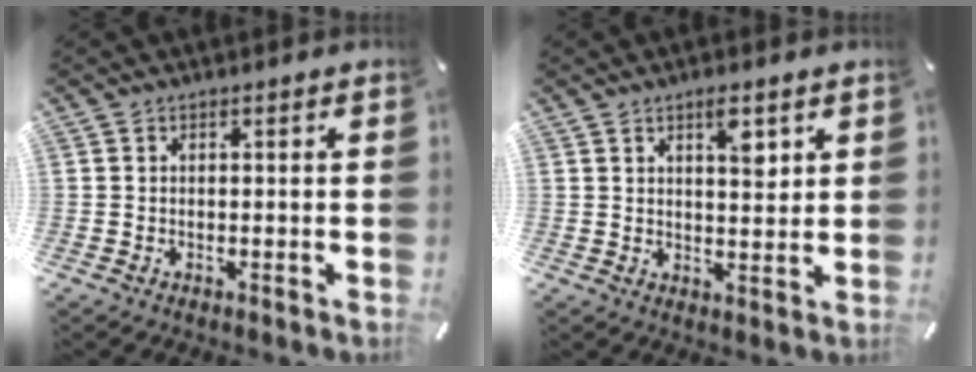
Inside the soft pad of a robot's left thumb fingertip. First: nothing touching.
{"total": 5.6, "force": [3.0, 2.1, 4.2], "torque": [-0.041, -0.020, 0.041]}